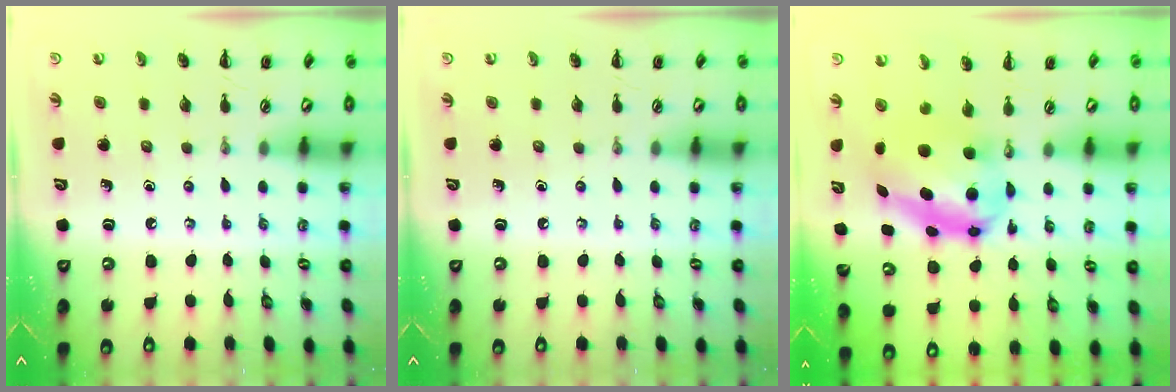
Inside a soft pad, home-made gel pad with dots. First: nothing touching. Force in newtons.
{"total": 0.0}
{"total": 7.8, "press": 7.5, "slide": 1.9}